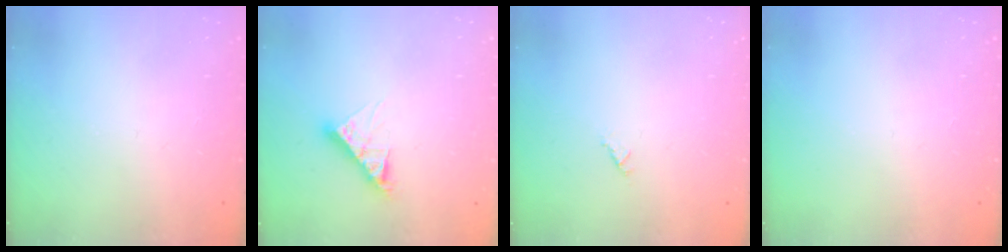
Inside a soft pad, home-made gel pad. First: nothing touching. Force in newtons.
{"total": 8.3, "press": 8.3, "slide": 0.5}
{"total": 0.6, "press": 0.6, "slide": 0.2}
{"total": 0.0}